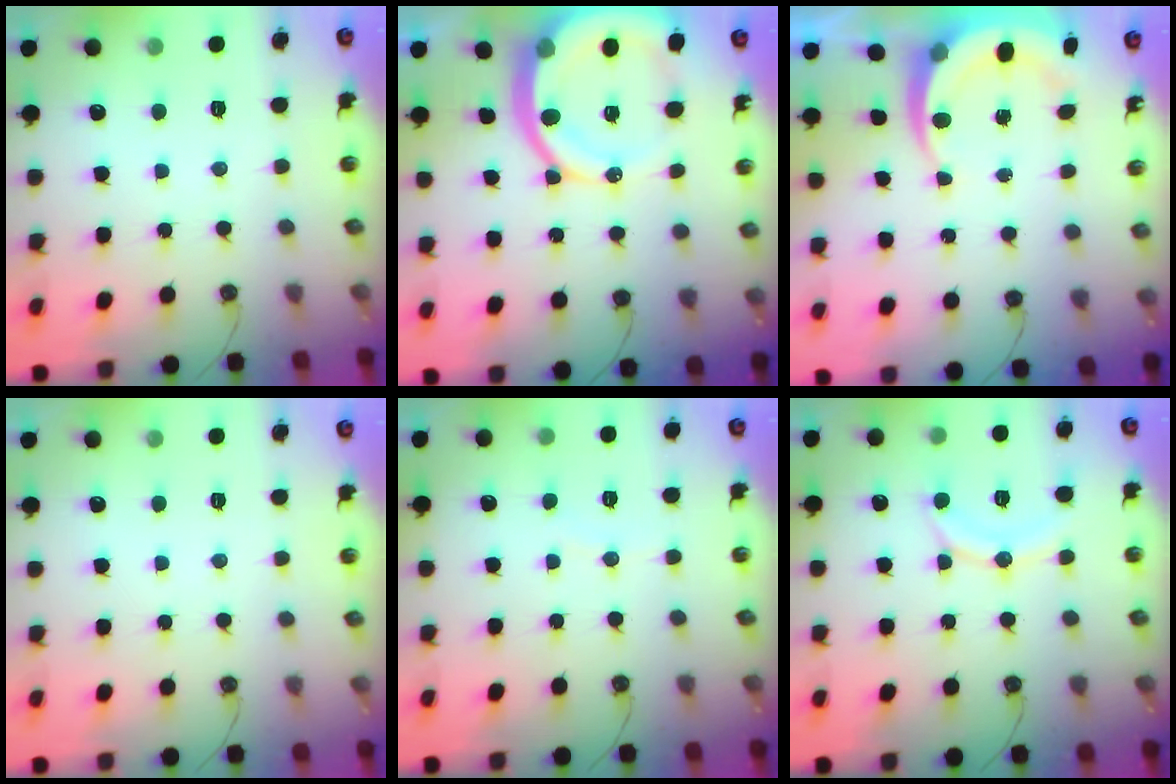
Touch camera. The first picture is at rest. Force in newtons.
{"total": 16.5, "press": 16.3, "slide": 2.1}
{"total": 8.0, "press": 7.8, "slide": 1.8}
{"total": 0.0}
{"total": 1.8, "press": 1.8, "slide": 0.2}
{"total": 11.5, "press": 11.5, "slide": 1.0}